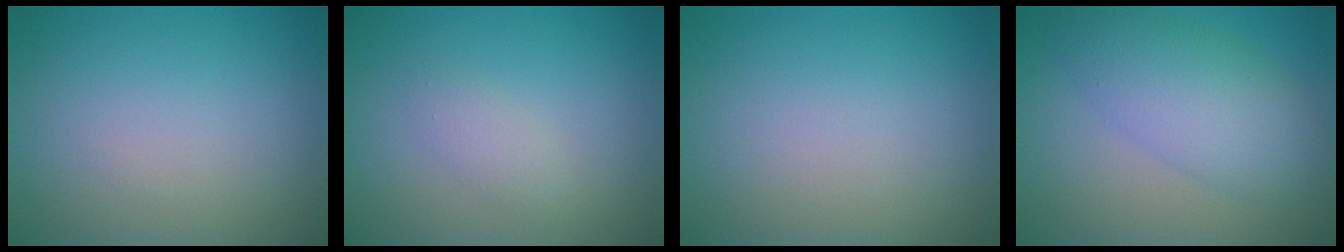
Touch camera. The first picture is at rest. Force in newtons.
{"total": 1.4, "press": 1.4, "slide": 0.1}
{"total": 0.0}
{"total": 5.6, "press": 5.6, "slide": 0.0}